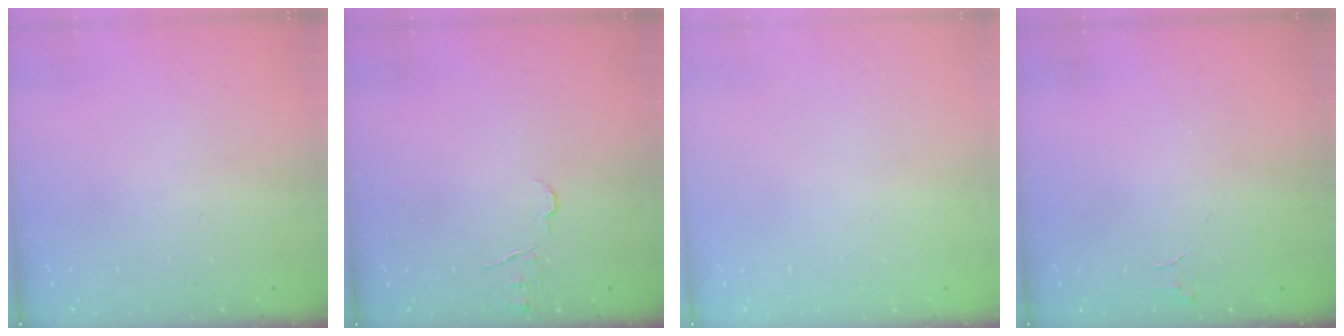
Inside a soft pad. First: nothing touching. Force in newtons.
{"total": 4.5, "press": 4.5, "slide": 0.4}
{"total": 0.0}
{"total": 2.8, "press": 2.8, "slide": 0.2}